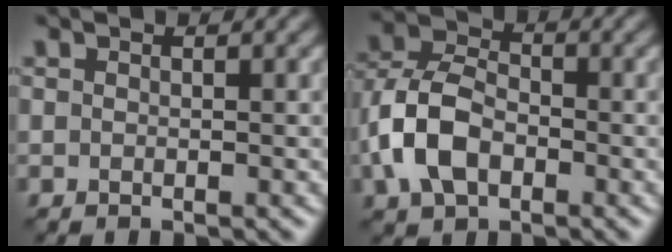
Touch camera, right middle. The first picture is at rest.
{"total": 6.6, "force": [-2.0, 4.4, 4.5], "torque": [-0.107, 0.005, -0.047]}